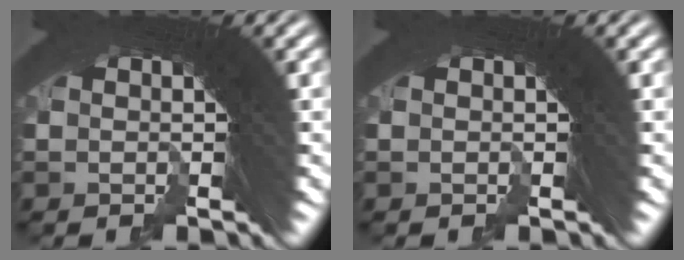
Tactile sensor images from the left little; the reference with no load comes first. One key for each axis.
{"total": 0.0}